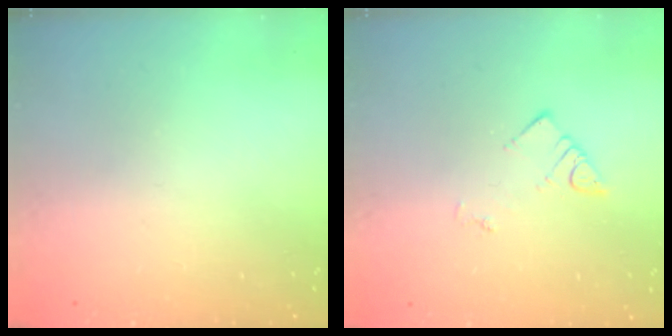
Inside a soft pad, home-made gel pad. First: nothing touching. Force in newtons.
{"total": 3.7, "press": 3.6, "slide": 0.6}